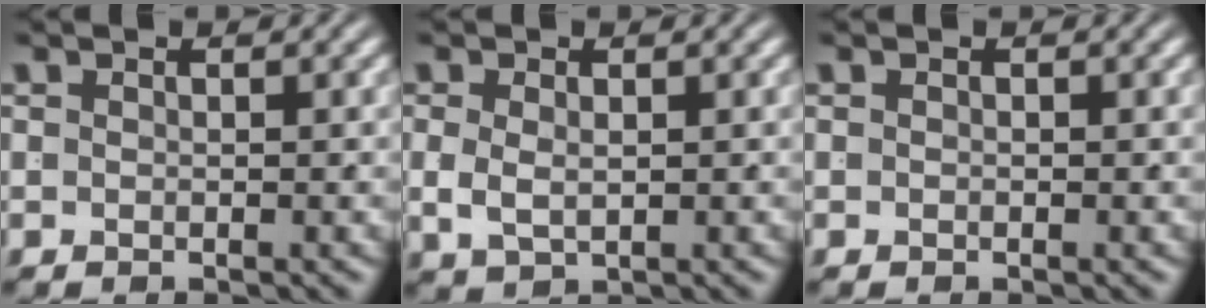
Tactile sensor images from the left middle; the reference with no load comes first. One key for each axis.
{"total": 2.1, "fx": 0.1, "fy": 1.4, "fz": 1.5, "tx": -0.038, "ty": -0.008, "tz": 0.015}
{"total": 0.6, "fx": -0.1, "fy": 0.6, "fz": 0.1, "tx": -0.006, "ty": 0.005, "tz": -0.007}